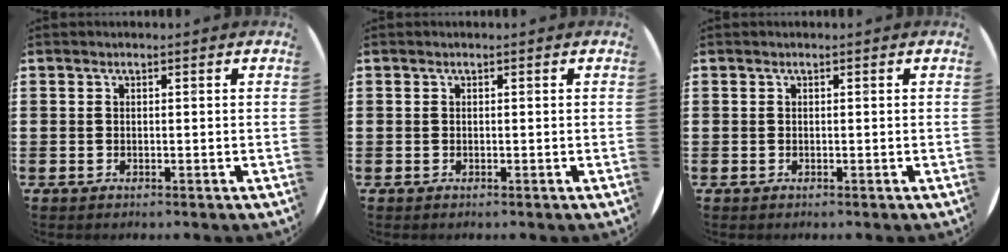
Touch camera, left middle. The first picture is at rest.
{"total": 0.0}
{"total": 0.0}